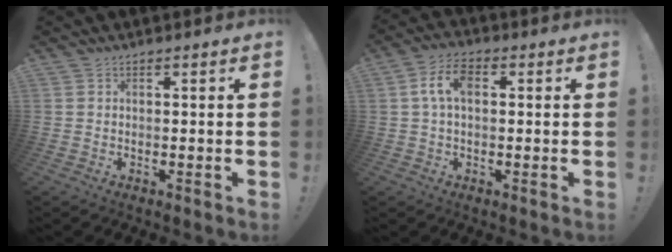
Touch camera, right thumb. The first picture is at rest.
{"total": 7.7, "force": [1.3, 4.5, 6.1], "torque": [-0.112, 0.013, 0.025]}